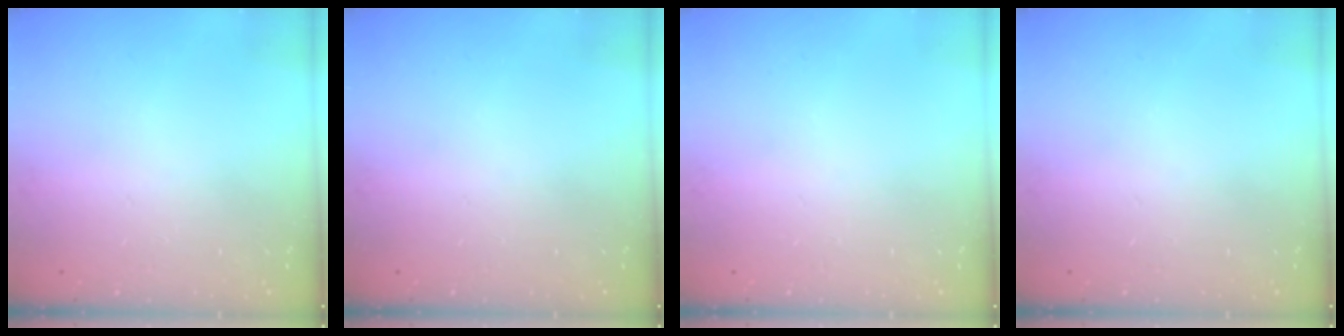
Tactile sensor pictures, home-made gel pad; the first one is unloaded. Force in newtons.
{"total": 0.0}
{"total": 0.0}
{"total": 0.0}